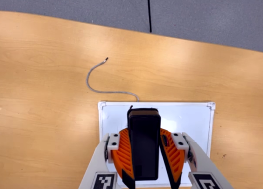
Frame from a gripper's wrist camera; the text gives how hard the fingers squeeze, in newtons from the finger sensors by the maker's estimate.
{"total": 9.8, "left": 9.1, "right": 10.5}